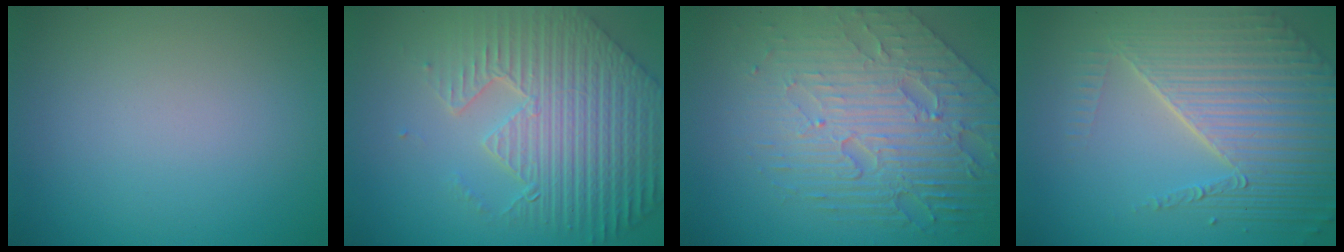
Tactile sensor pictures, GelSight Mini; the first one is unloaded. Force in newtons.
{"total": 8.9, "press": 6.3, "slide": 6.2}
{"total": 7.9, "press": 5.7, "slide": 5.5}
{"total": 8.5, "press": 5.6, "slide": 6.3}